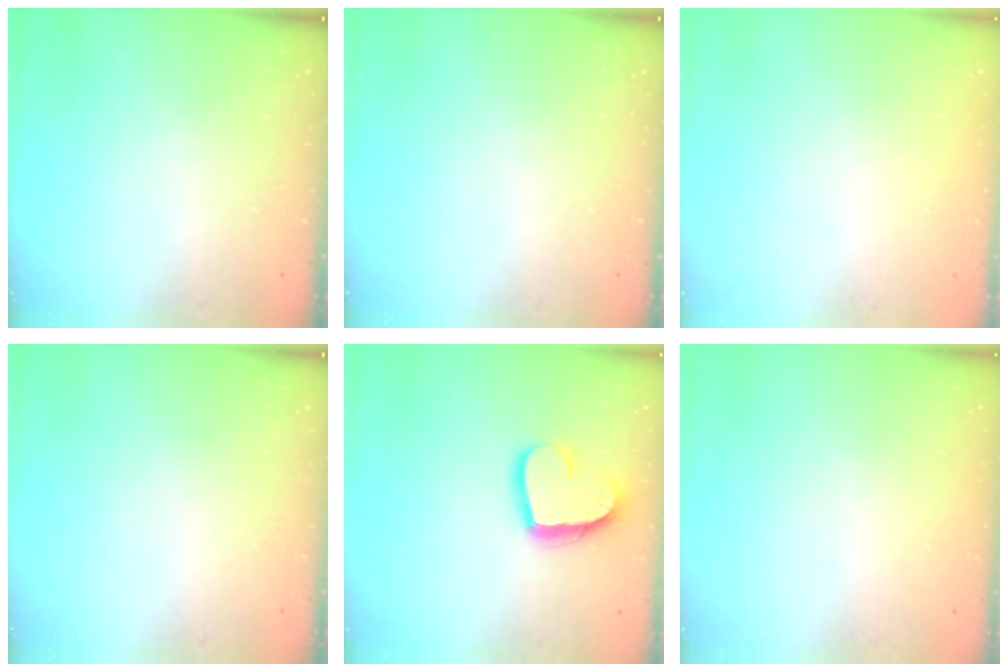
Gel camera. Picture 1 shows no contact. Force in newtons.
{"total": 0.0}
{"total": 0.0}
{"total": 0.0}
{"total": 16.9, "press": 16.8, "slide": 1.6}
{"total": 0.0}